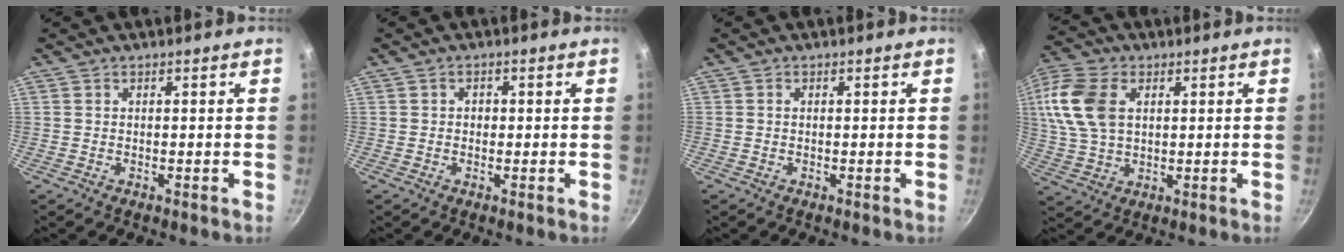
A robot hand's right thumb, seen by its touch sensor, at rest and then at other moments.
{"total": 1.4, "force": [0.0, 1.2, 0.7], "torque": [-0.007, 0.003, -0.002]}
{"total": 0.5, "force": [0.1, 0.4, 0.4], "torque": [-0.007, 0.003, 0.000]}
{"total": 14.7, "force": [3.7, 9.6, 10.5], "torque": [-0.214, 0.005, 0.068]}